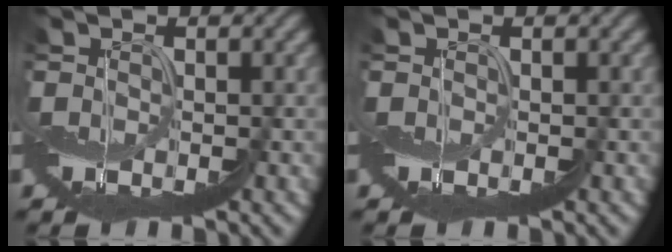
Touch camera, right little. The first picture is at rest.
{"total": 0.0}